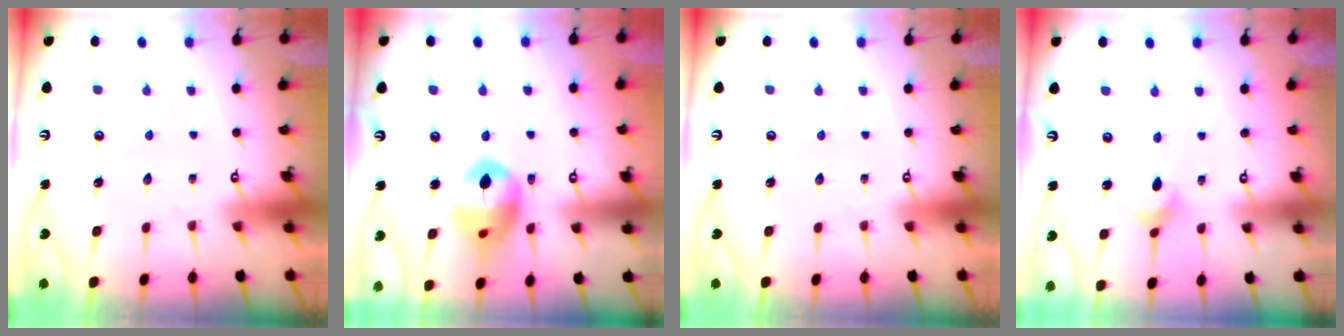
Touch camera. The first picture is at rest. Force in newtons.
{"total": 13.3, "press": 13.1, "slide": 1.8}
{"total": 0.0}
{"total": 3.9, "press": 3.7, "slide": 1.0}